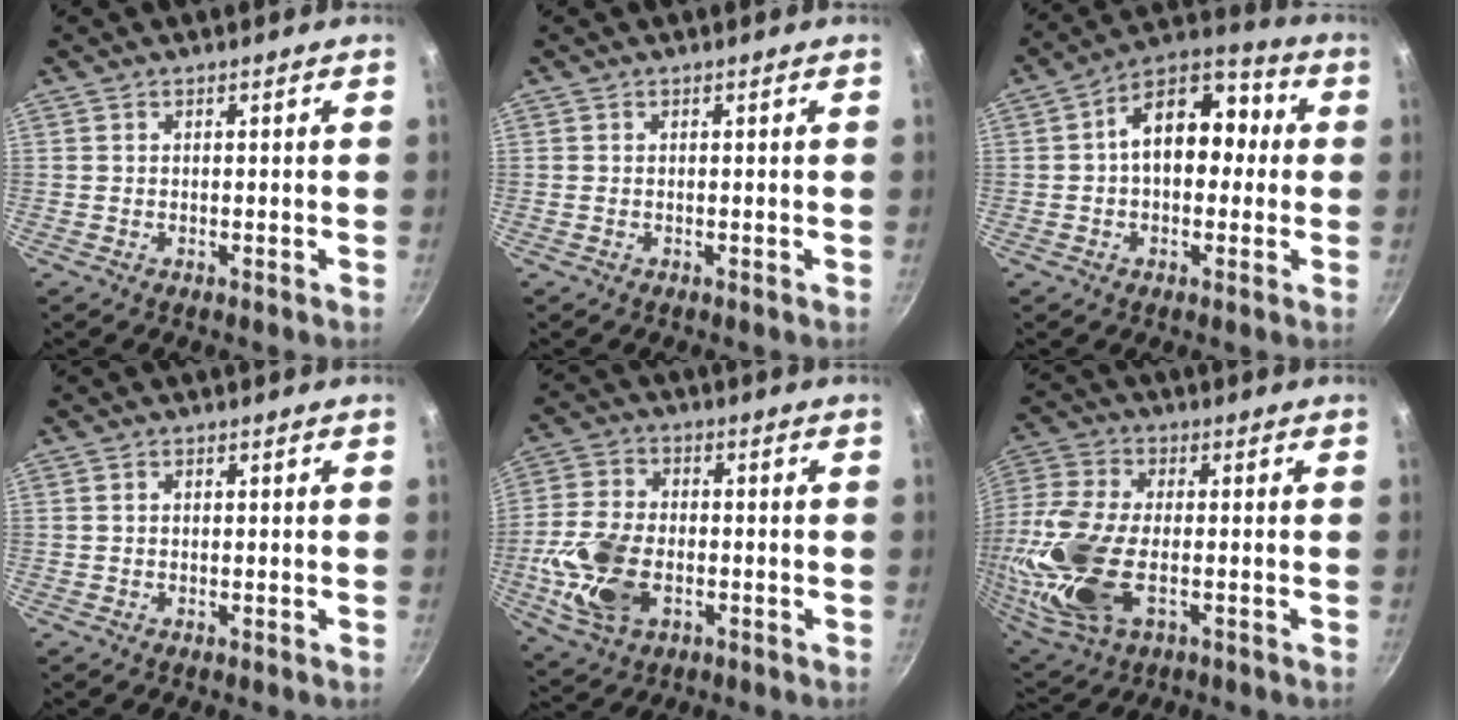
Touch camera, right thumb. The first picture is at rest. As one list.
[{"total": 0.0}, {"total": 13.9, "force": [1.1, 8.6, 10.9], "torque": [-0.135, 0.041, 0.002]}, {"total": 0.5, "force": [0.0, 0.4, 0.3], "torque": [-0.004, 0.001, 0.000]}, {"total": 13.8, "force": [-3.3, 8.5, 10.3], "torque": [-0.209, 0.006, -0.060]}, {"total": 20.3, "force": [-4.0, 10.4, 17.0], "torque": [-0.411, -0.009, -0.065]}]